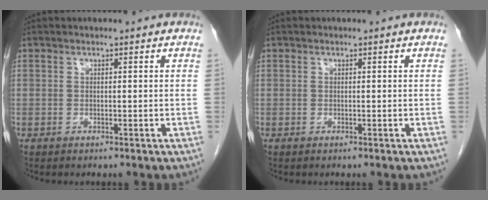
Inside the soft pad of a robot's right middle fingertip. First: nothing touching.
{"total": 0.0}